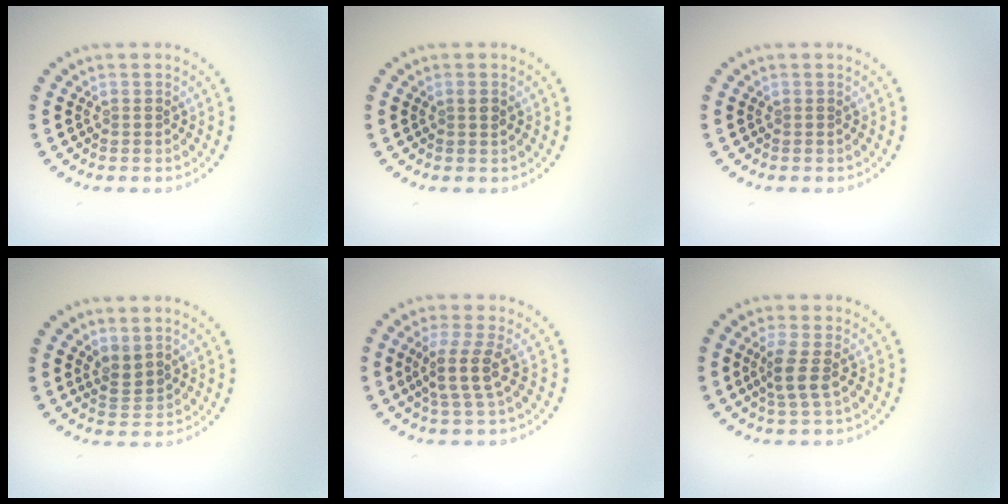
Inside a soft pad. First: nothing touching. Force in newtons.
{"total": 1.0, "press": 0.9, "slide": 0.4}
{"total": 0.0}
{"total": 2.1, "press": 1.7, "slide": 1.2}
{"total": 3.0, "press": 2.2, "slide": 2.0}
{"total": 2.4, "press": 1.9, "slide": 1.5}